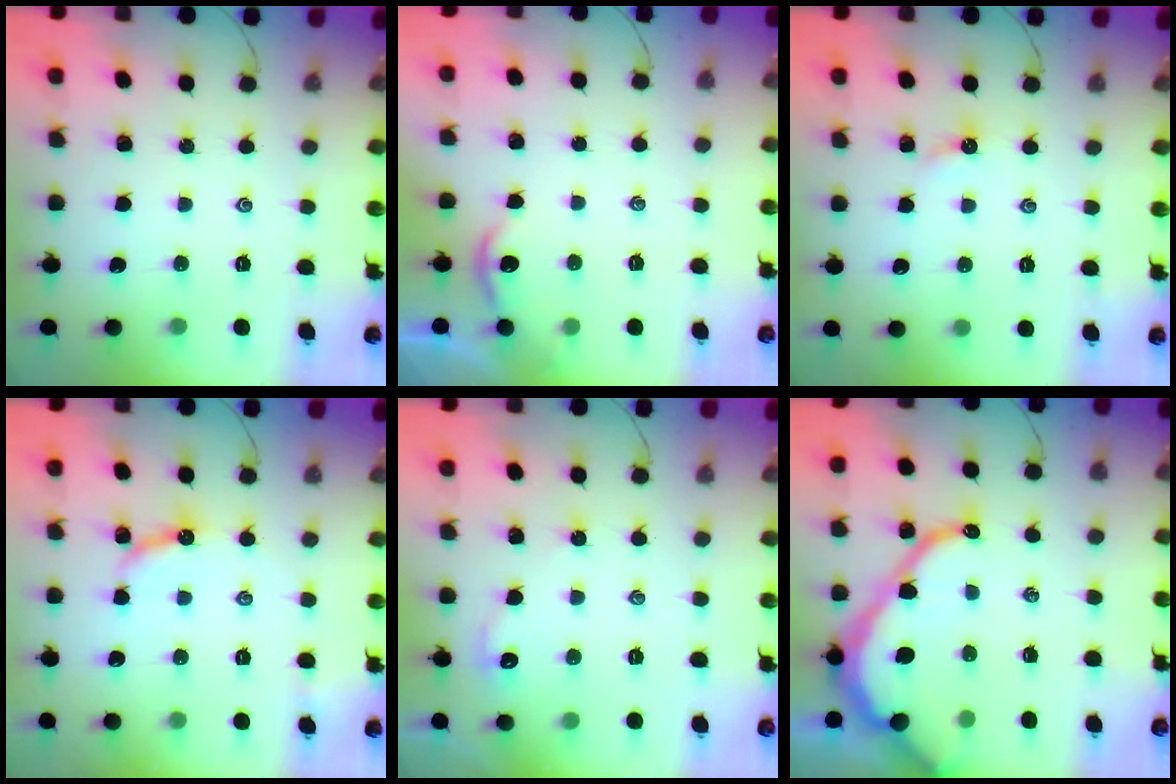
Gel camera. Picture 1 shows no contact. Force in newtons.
{"total": 2.0, "press": 2.0, "slide": 0.1}
{"total": 2.4, "press": 2.4, "slide": 0.3}
{"total": 8.0, "press": 8.0, "slide": 0.2}
{"total": 1.8, "press": 1.8, "slide": 0.3}
{"total": 14.2, "press": 14.1, "slide": 1.4}